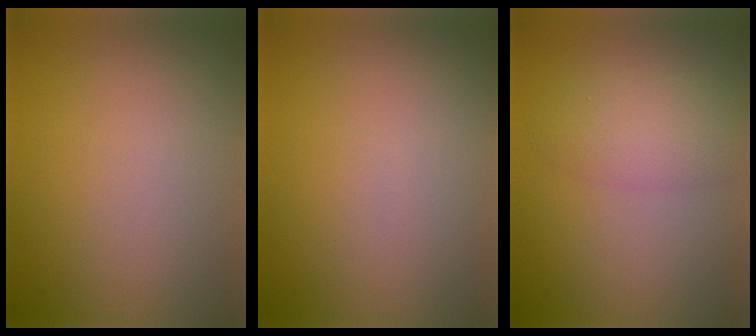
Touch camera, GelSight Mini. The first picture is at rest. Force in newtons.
{"total": 0.0}
{"total": 2.4, "press": 2.4, "slide": 0.2}